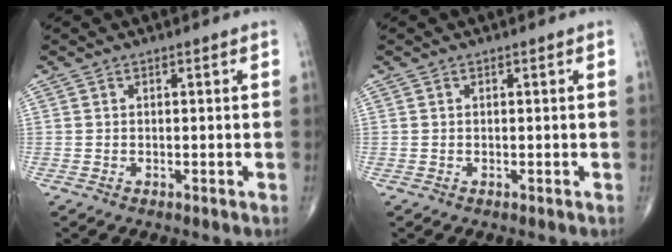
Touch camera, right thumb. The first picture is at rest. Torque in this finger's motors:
{"motor_torque": [0.12, -0.06, 0.08, 0.12, 0.01]}